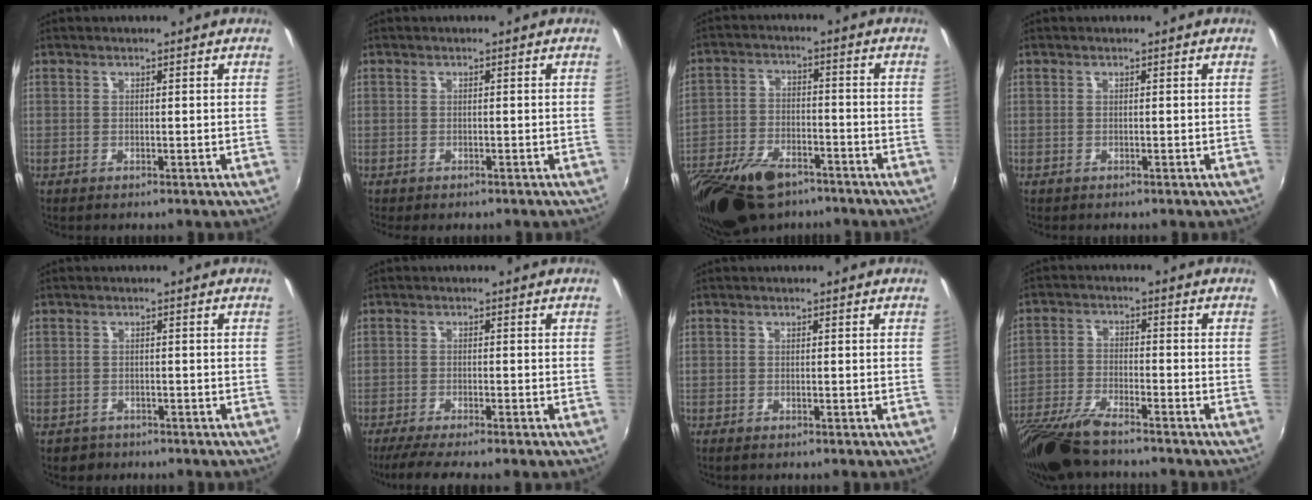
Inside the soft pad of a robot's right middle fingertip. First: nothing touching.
{"total": 1.1, "force": [-0.9, 0.5, 0.3], "torque": [-0.010, -0.006, -0.013]}
{"total": 18.7, "force": [-12.8, 9.2, 10.1], "torque": [-0.234, -0.028, -0.226]}
{"total": 0.0}
{"total": 2.3, "force": [-1.5, 1.7, 0.2], "torque": [-0.012, -0.001, -0.022]}
{"total": 6.4, "force": [-5.3, -0.2, 3.6], "torque": [-0.080, -0.018, -0.088]}
{"total": 1.3, "force": [-1.1, 0.4, 0.7], "torque": [-0.015, -0.005, -0.019]}
{"total": 11.4, "force": [-9.4, 2.3, 6.1], "torque": [-0.139, -0.025, -0.182]}